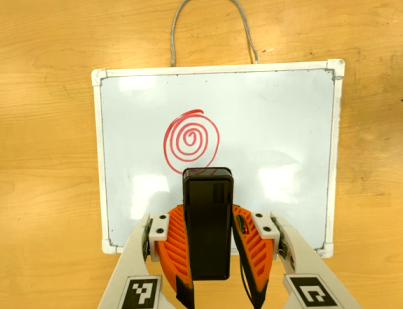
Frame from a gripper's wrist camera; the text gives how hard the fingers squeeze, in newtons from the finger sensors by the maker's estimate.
{"total": 4.0, "left": 2.8, "right": 5.1}